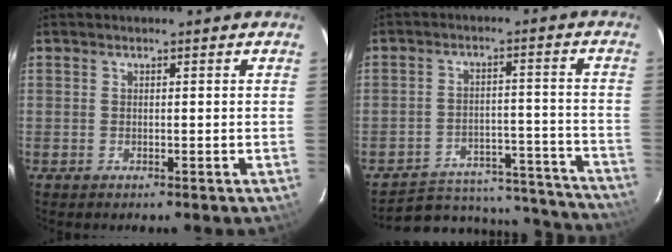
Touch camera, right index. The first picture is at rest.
{"total": 20.4, "force": [-18.1, 7.6, 5.4], "torque": [-0.099, 0.044, -0.211]}